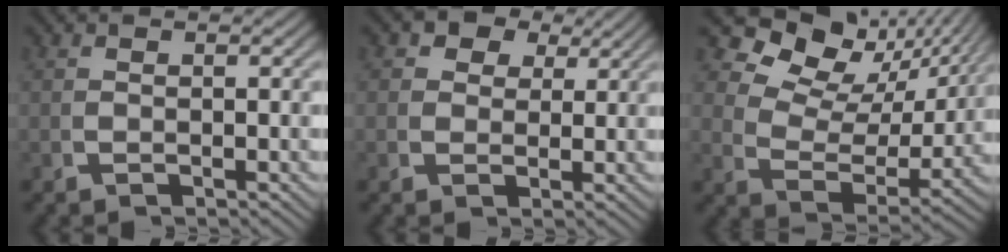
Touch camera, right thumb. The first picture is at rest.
{"total": 4.9, "force": [2.7, 3.4, 2.3], "torque": [-0.046, -0.002, 0.042]}
{"total": 9.7, "force": [5.1, 5.4, 6.3], "torque": [-0.097, 0.012, 0.076]}